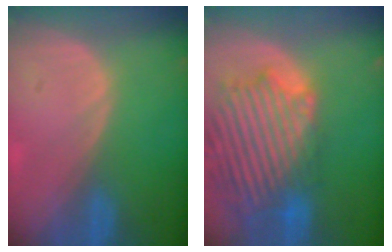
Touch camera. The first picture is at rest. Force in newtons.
{"total": 14.4, "press": 12.2, "slide": 7.6}